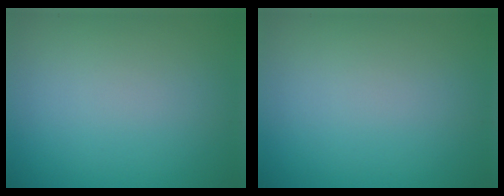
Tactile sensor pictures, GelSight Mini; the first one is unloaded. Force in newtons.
{"total": 0.0}